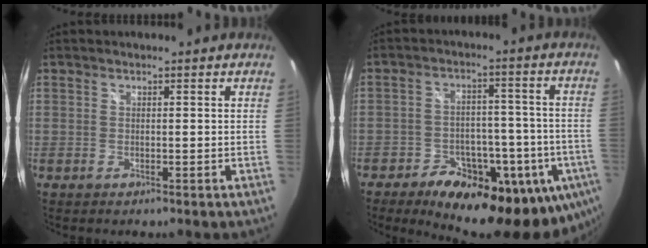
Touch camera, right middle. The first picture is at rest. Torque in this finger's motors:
{"motor_torque": [1.02, -1.12, 0.32, 0.18]}